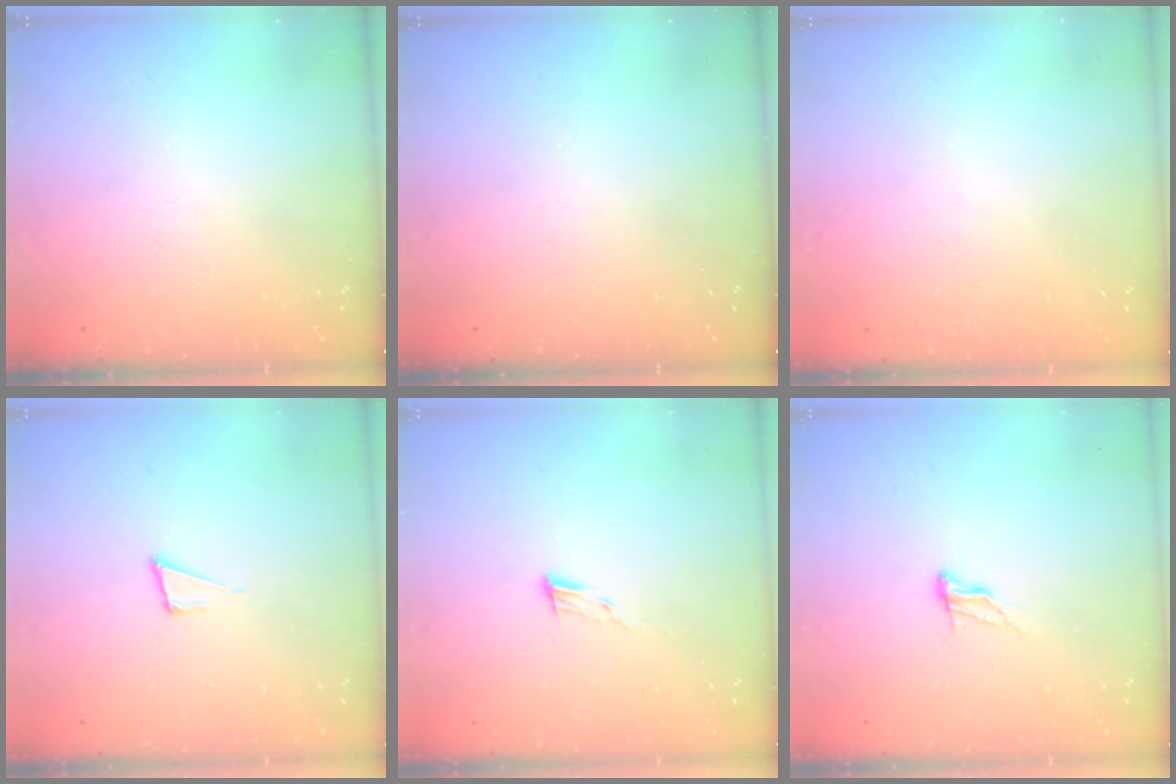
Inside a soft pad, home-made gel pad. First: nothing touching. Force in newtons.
{"total": 0.0}
{"total": 2.7, "press": 2.7, "slide": 0.3}
{"total": 4.0, "press": 2.8, "slide": 2.9}
{"total": 4.8, "press": 4.7, "slide": 1.0}
{"total": 5.8, "press": 5.8, "slide": 0.5}